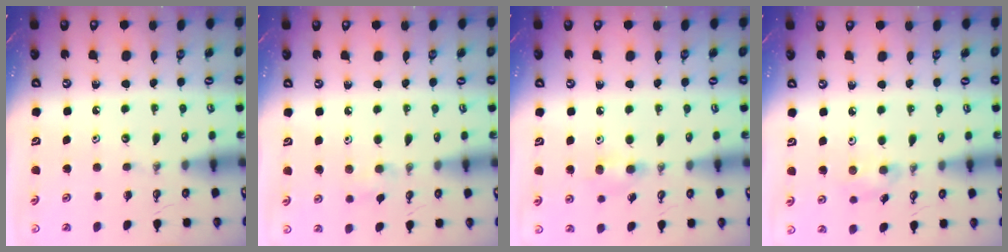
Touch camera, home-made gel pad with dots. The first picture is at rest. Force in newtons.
{"total": 6.8, "press": 6.8, "slide": 1.0}
{"total": 5.8, "press": 5.6, "slide": 1.5}
{"total": 5.5, "press": 5.0, "slide": 2.3}